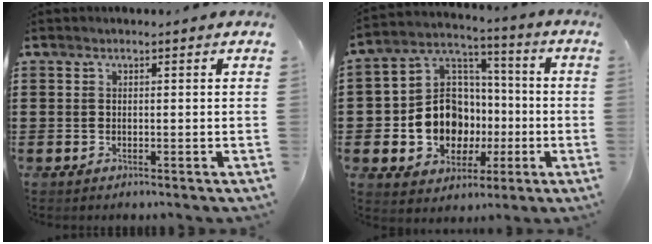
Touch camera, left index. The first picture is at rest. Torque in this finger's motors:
{"motor_torque": [2.14, 0.00, 0.83, 0.14]}